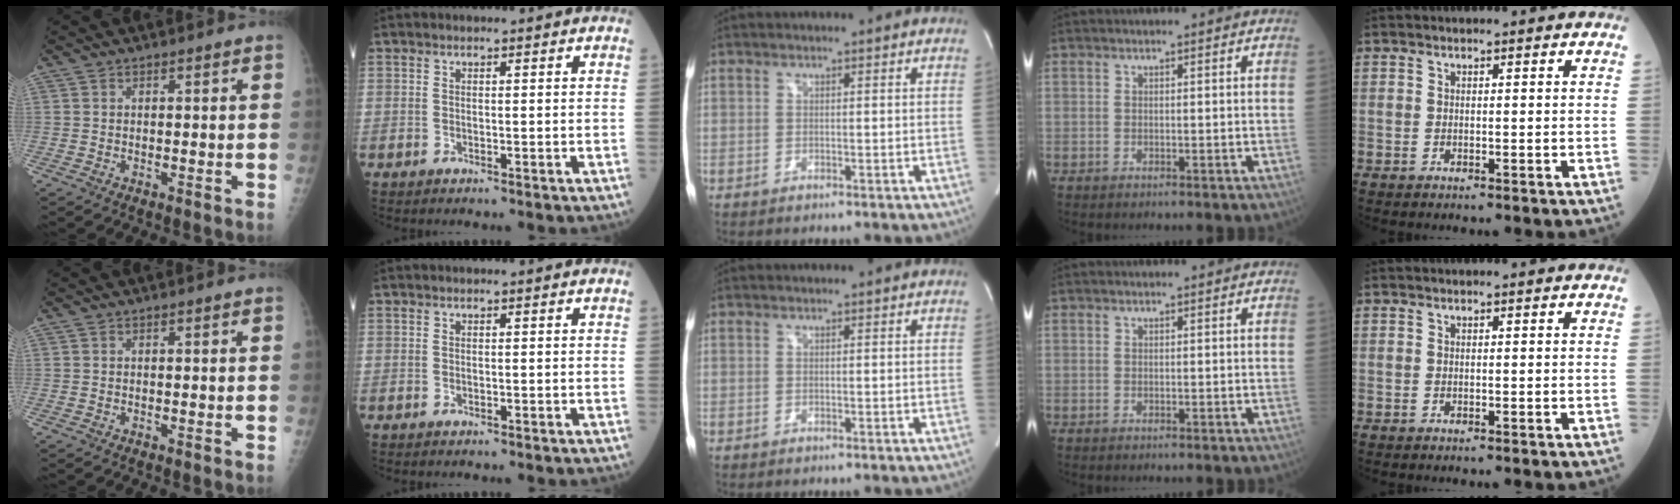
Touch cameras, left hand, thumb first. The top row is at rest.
{}